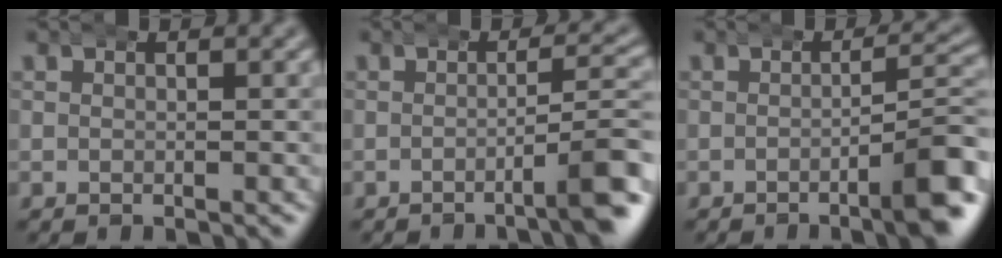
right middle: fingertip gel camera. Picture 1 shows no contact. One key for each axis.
{"total": 4.4, "fx": -1.9, "fy": 0.4, "fz": 3.9, "tx": -0.049, "ty": 0.010, "tz": -0.037}
{"total": 5.2, "fx": -2.2, "fy": 0.9, "fz": 4.7, "tx": -0.055, "ty": 0.010, "tz": -0.042}